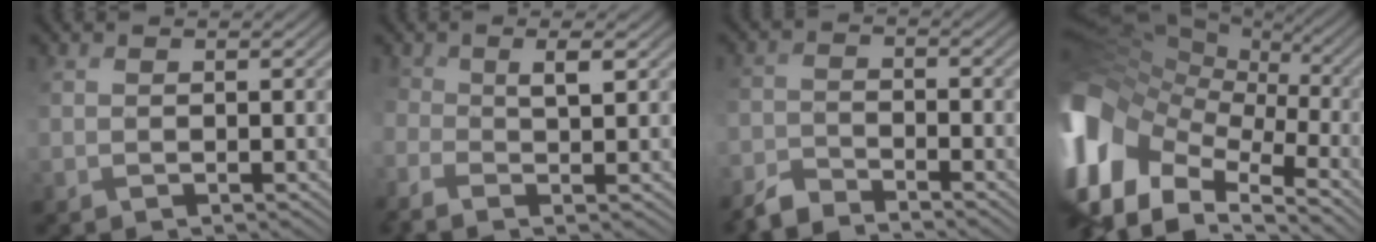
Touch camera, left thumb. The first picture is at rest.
{"total": 3.5, "force": [-0.2, 1.1, 3.3], "torque": [-0.074, -0.005, -0.010]}
{"total": 3.9, "force": [-3.8, 0.6, 0.9], "torque": [-0.021, -0.005, -0.086]}
{"total": 17.4, "force": [-5.4, 11.6, 11.9], "torque": [-0.313, -0.013, -0.098]}